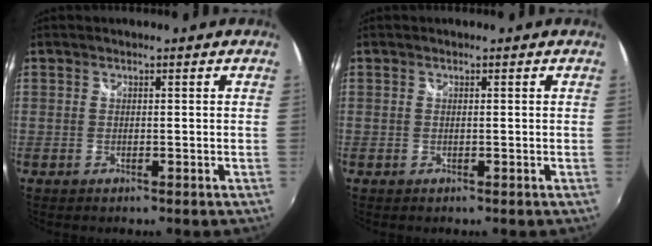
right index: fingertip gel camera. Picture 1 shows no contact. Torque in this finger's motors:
{"motor_torque": [0.04, 0.10, -0.03, 0.00]}